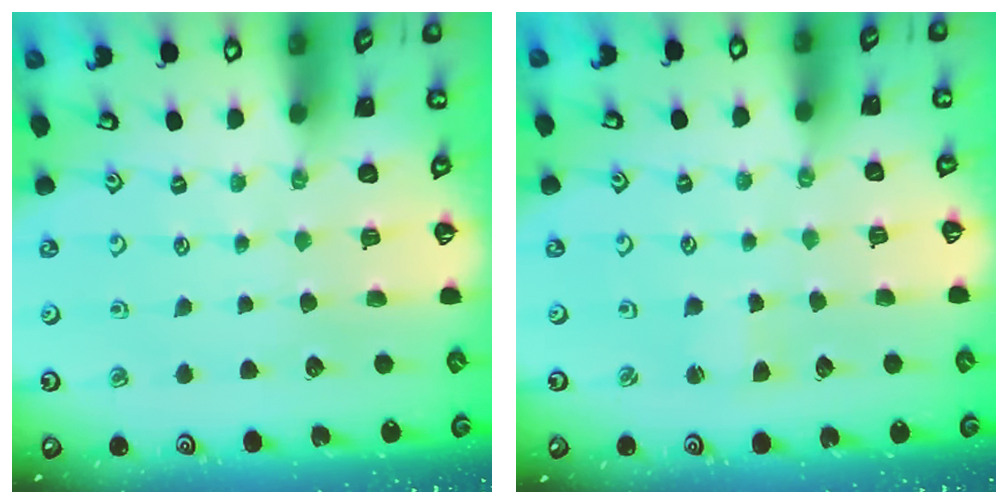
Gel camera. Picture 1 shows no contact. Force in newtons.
{"total": 1.8, "press": 1.8, "slide": 0.3}